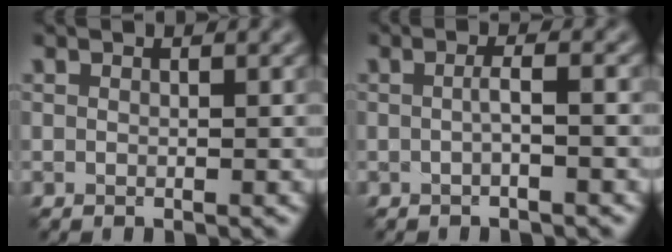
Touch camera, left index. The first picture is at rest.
{"total": 1.4, "force": [-0.3, 0.2, 1.4], "torque": [-0.023, 0.003, -0.007]}